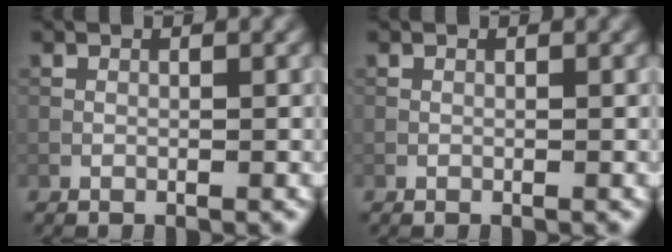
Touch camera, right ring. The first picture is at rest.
{"total": 0.0}